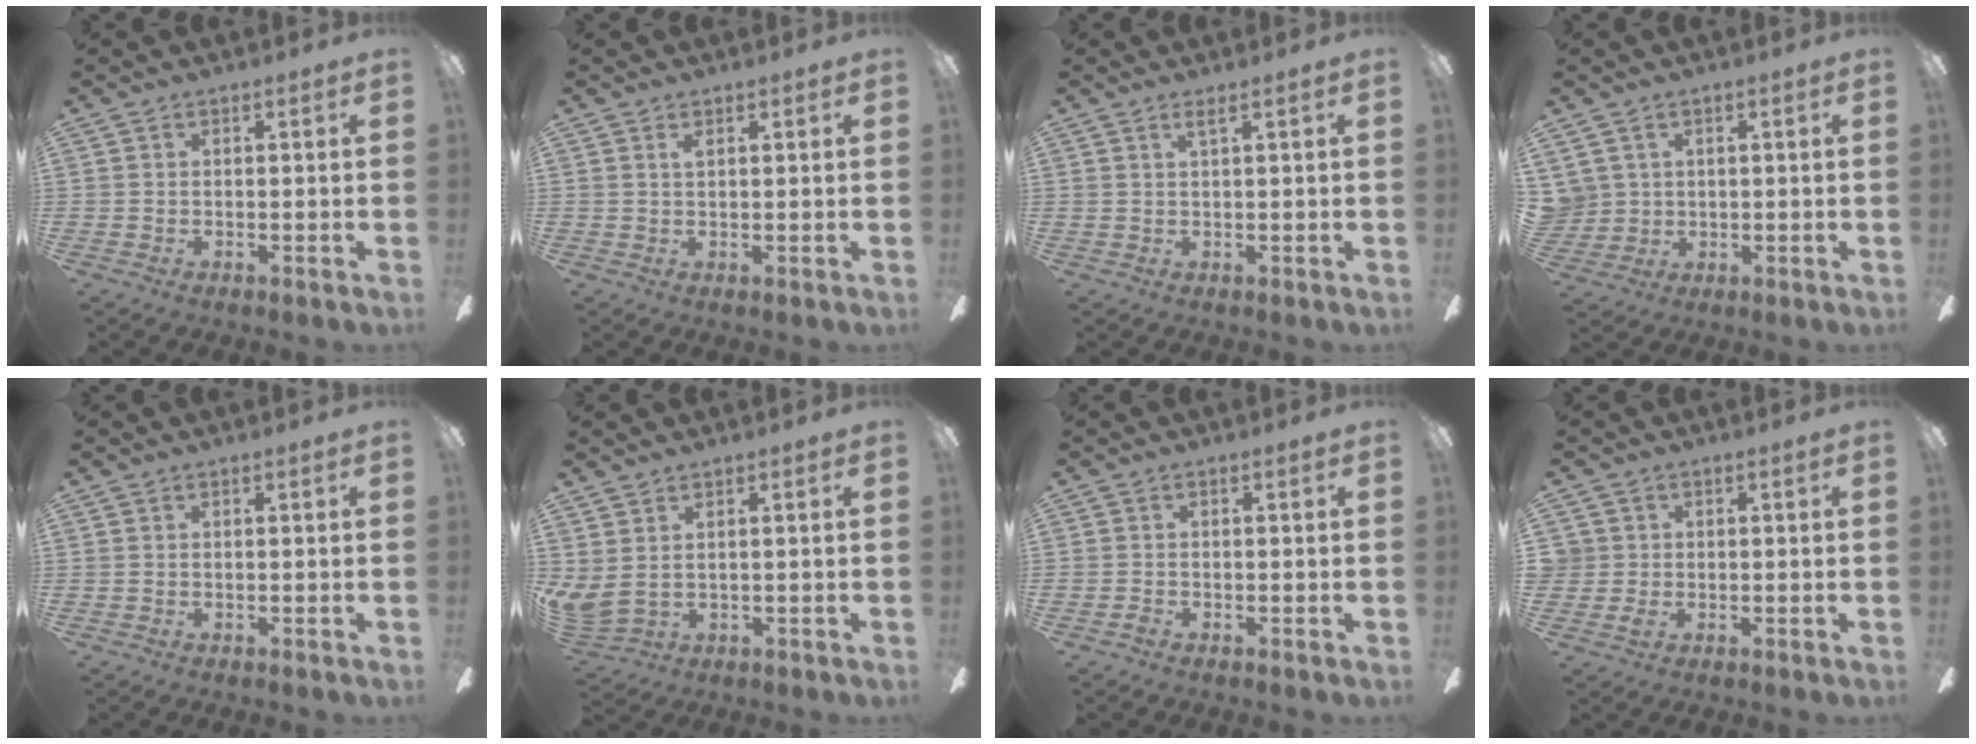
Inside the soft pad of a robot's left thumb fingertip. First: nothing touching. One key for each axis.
{"total": 1.4, "fx": 1.0, "fy": 0.5, "fz": 0.8, "tx": -0.010, "ty": -0.005, "tz": 0.017}
{"total": 1.8, "fx": 1.3, "fy": -0.3, "fz": 1.1, "tx": -0.027, "ty": -0.004, "tz": 0.024}
{"total": 4.5, "fx": 2.2, "fy": 3.9, "fz": -0.2, "tx": -0.009, "ty": -0.004, "tz": 0.045}
{"total": 0.0}
{"total": 3.7, "fx": 2.2, "fy": 2.2, "fz": 2.0, "tx": -0.056, "ty": -0.016, "tz": 0.043}
{"total": 0.8, "fx": -0.8, "fy": 0.2, "fz": 0.2, "tx": -0.003, "ty": 0.000, "tz": -0.015}
{"total": 3.0, "fx": -0.1, "fy": 2.9, "fz": 0.5, "tx": -0.006, "ty": 0.004, "tz": -0.004}